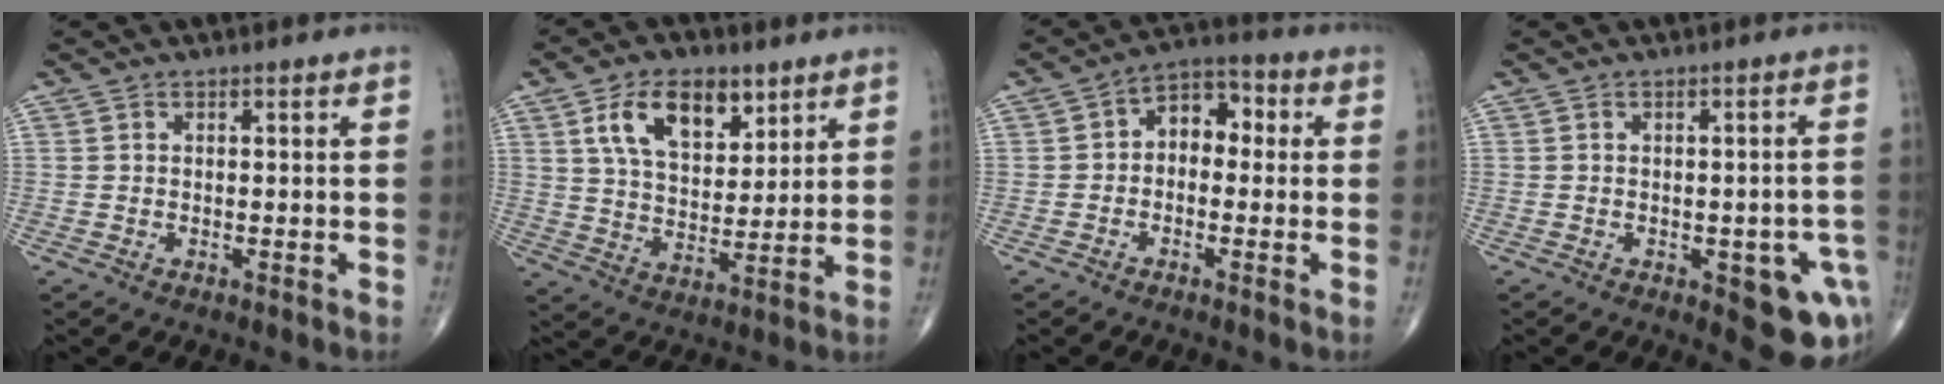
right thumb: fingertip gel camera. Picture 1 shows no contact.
{"total": 13.1, "force": [6.4, 7.3, 8.7], "torque": [-0.120, -0.027, 0.120]}
{"total": 7.2, "force": [0.3, 4.9, 5.2], "torque": [-0.046, 0.028, -0.012]}
{"total": 10.1, "force": [-3.7, 4.1, 8.4], "torque": [-0.065, 0.010, -0.038]}